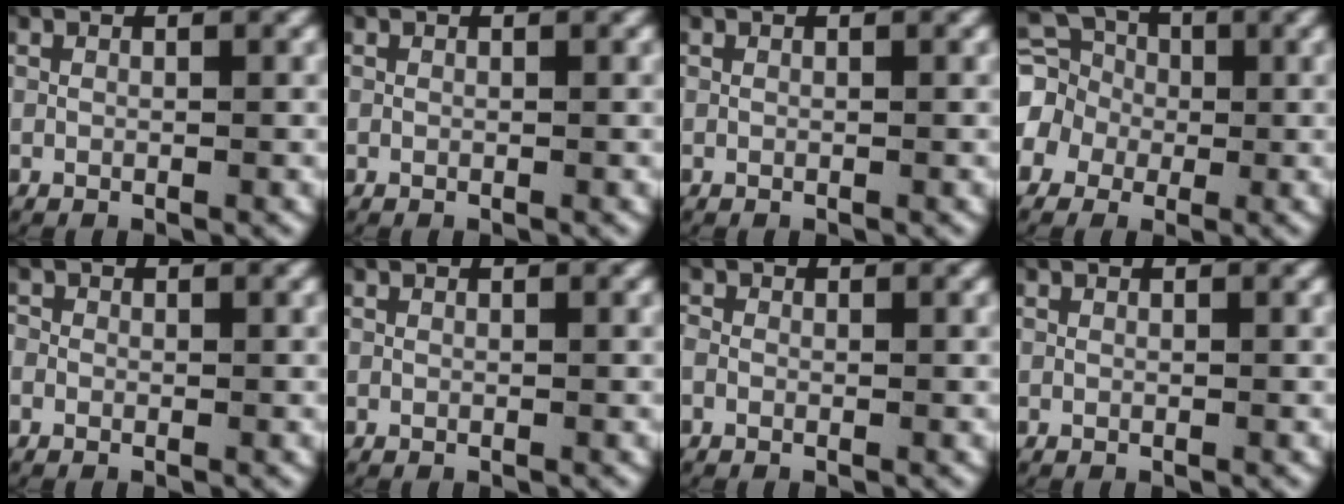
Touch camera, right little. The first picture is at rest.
{"total": 0.0}
{"total": 0.0}
{"total": 8.7, "force": [-0.7, 8.1, 3.0], "torque": [-0.081, -0.019, -0.019]}
{"total": 1.3, "force": [-0.2, 1.3, 0.3], "torque": [-0.010, 0.000, -0.008]}
{"total": 0.0}
{"total": 1.2, "force": [-0.3, 1.0, 0.6], "torque": [-0.019, -0.002, -0.006]}
{"total": 0.0}